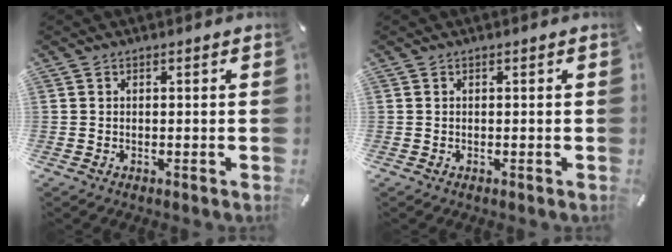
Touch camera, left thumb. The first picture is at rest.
{"total": 0.0}